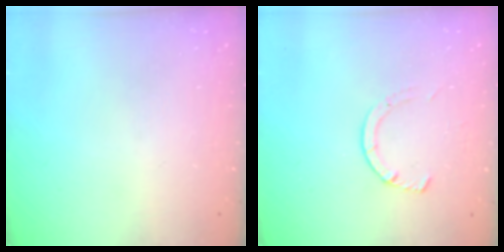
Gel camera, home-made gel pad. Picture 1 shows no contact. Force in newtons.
{"total": 3.2, "press": 3.2, "slide": 0.4}